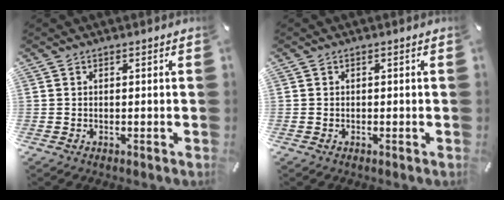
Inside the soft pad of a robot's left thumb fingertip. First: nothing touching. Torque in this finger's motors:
{"motor_torque": [-0.13, -0.39, -0.12, -0.18, 0.01]}